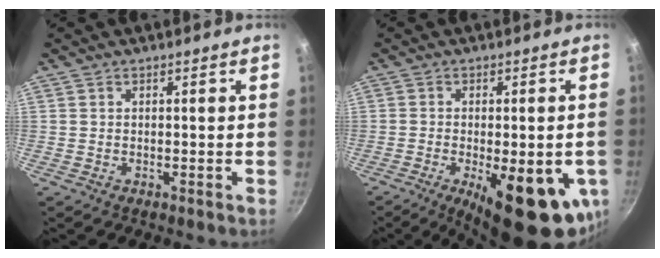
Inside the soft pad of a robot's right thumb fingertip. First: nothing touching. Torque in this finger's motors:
{"motor_torque": [3.02, 1.99, 2.17, -0.58, 0.45]}